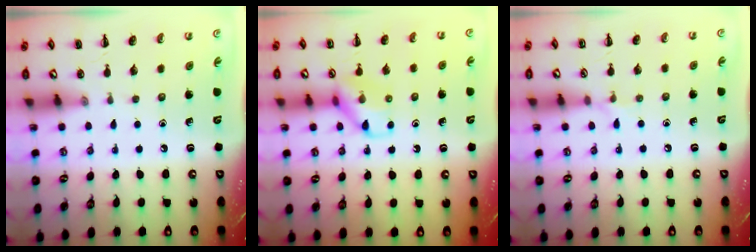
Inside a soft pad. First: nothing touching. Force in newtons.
{"total": 11.9, "press": 11.8, "slide": 1.4}
{"total": 4.3, "press": 4.0, "slide": 1.6}